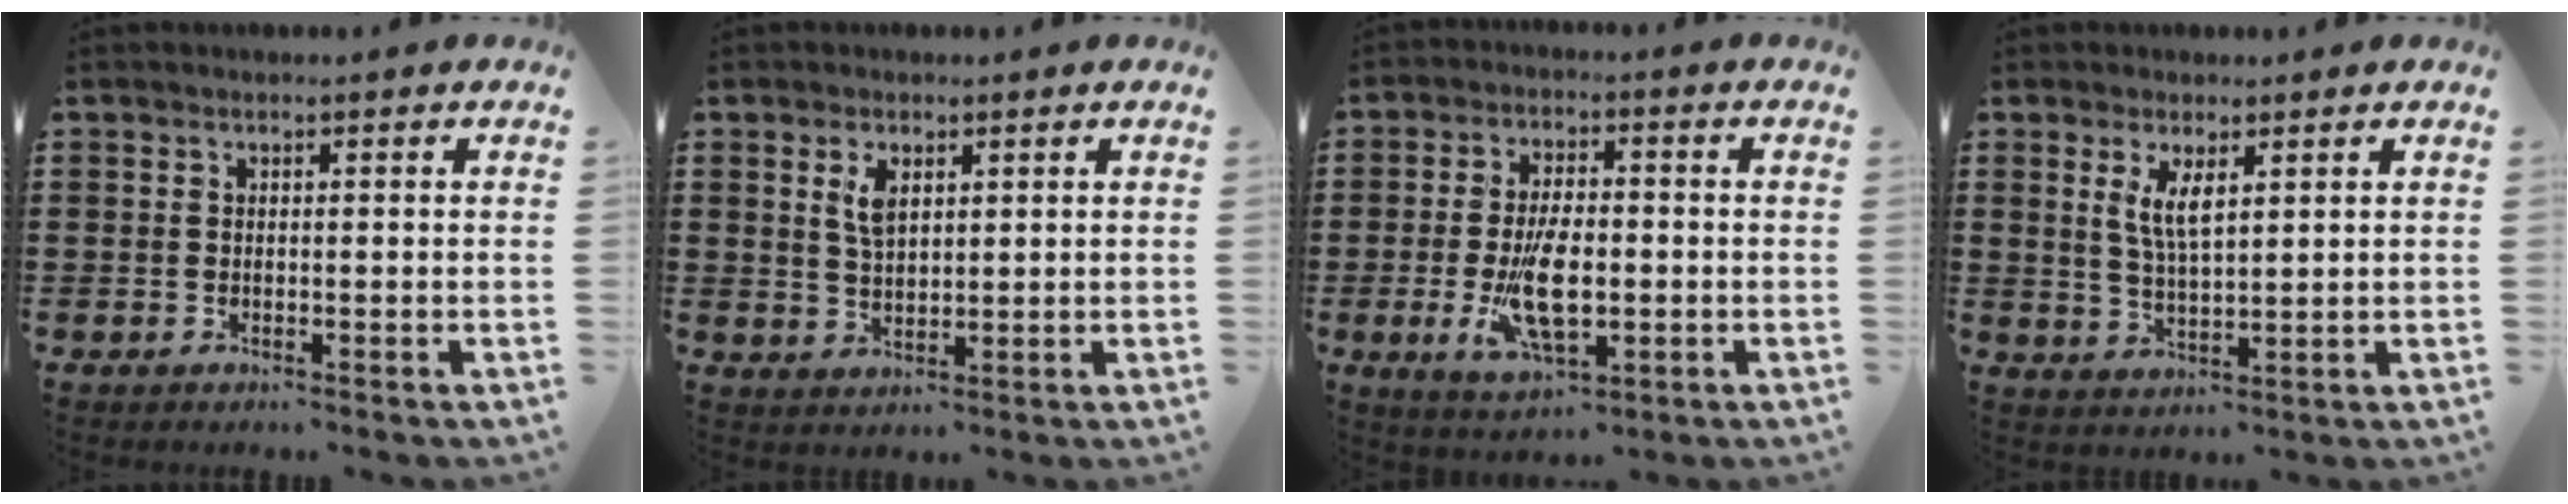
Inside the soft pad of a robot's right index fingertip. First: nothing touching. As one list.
[{"total": 3.5, "force": [1.6, 1.6, 2.7], "torque": [-0.058, 0.006, 0.028]}, {"total": 9.4, "force": [-1.7, 4.1, 8.3], "torque": [-0.172, -0.013, -0.034]}, {"total": 4.3, "force": [1.8, 1.3, 3.7], "torque": [-0.077, 0.002, 0.032]}]